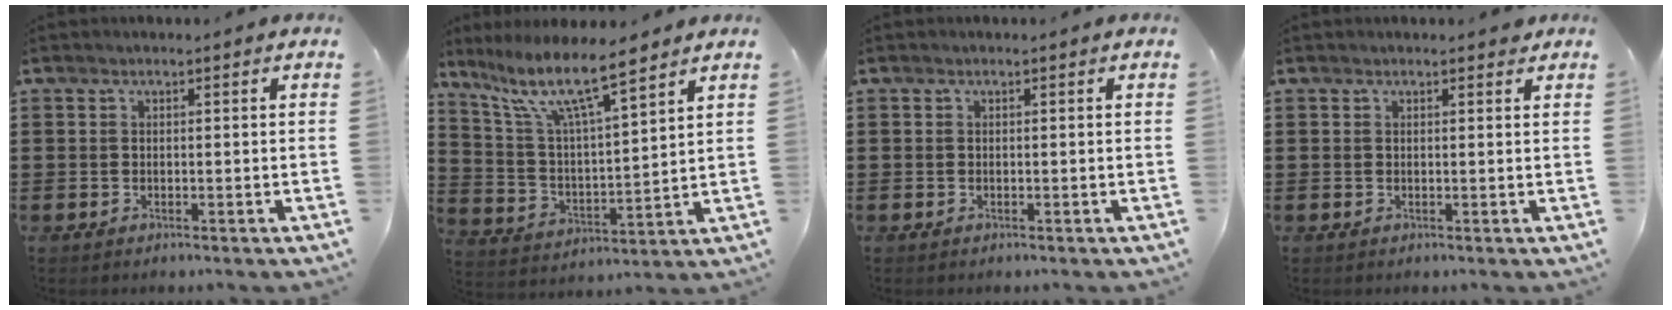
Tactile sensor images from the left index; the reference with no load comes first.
{"total": 10.1, "force": [7.7, 1.5, 6.4], "torque": [-0.151, -0.037, 0.130]}
{"total": 0.0}
{"total": 1.0, "force": [0.9, 0.2, 0.5], "torque": [-0.003, -0.002, 0.015]}